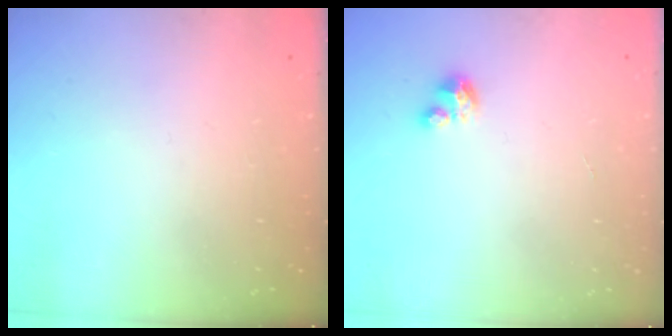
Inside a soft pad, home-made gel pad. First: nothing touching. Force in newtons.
{"total": 2.4, "press": 2.4, "slide": 0.1}